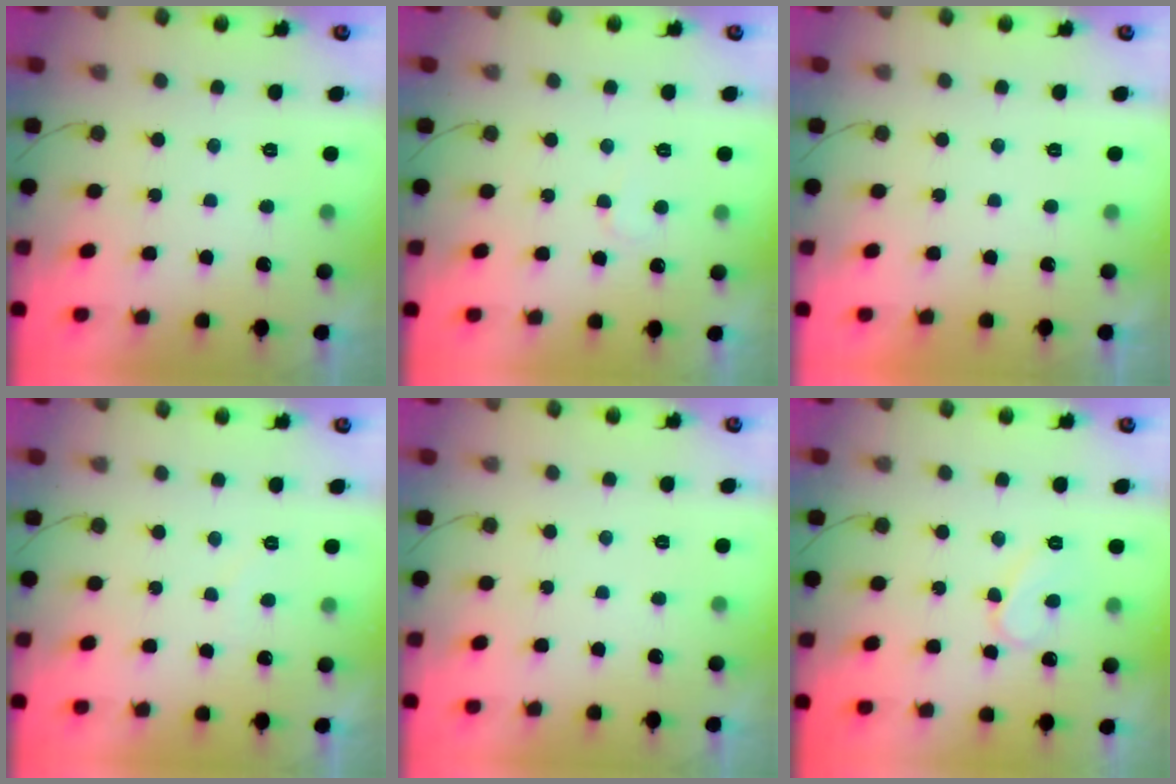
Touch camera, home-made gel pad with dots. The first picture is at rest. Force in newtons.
{"total": 2.7, "press": 2.7, "slide": 0.2}
{"total": 1.7, "press": 1.7, "slide": 0.1}
{"total": 4.0, "press": 4.0, "slide": 0.3}
{"total": 0.0}
{"total": 6.8, "press": 6.8, "slide": 0.6}